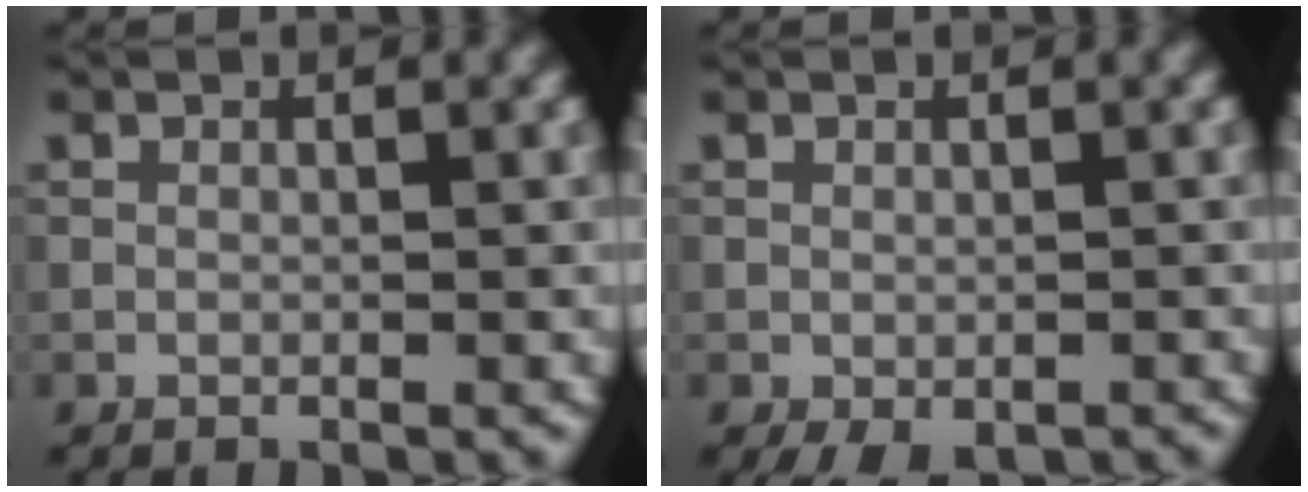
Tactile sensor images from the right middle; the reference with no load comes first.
{"total": 2.4, "force": [-1.6, 0.9, 1.5], "torque": [-0.026, -0.008, -0.016]}